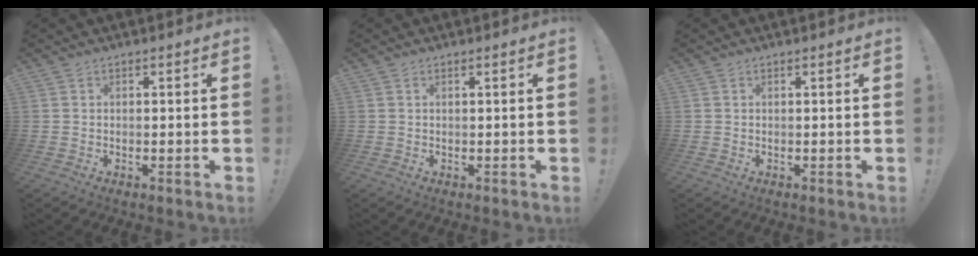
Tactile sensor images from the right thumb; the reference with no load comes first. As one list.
[{"total": 0.5, "force": [0.1, -0.2, 0.5], "torque": [-0.010, 0.000, 0.000]}, {"total": 0.0}]